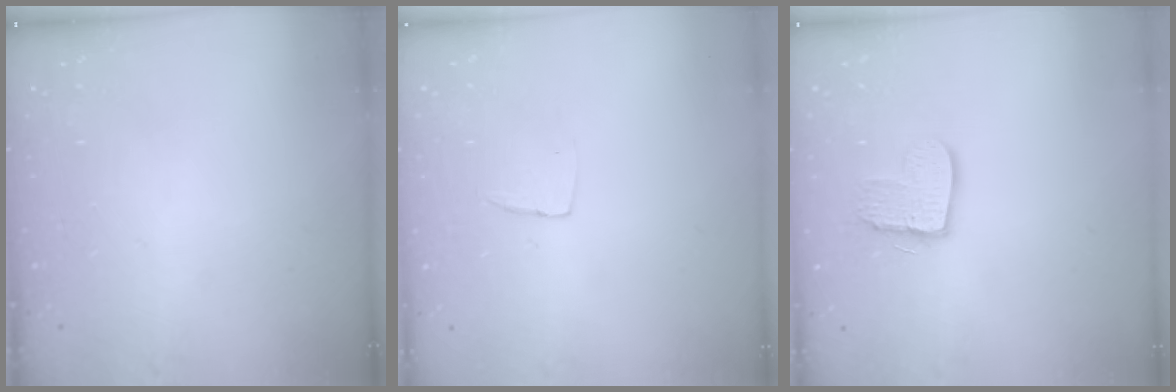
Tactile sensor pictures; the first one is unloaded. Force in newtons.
{"total": 4.0, "press": 4.0, "slide": 0.2}
{"total": 10.3, "press": 10.3, "slide": 0.8}